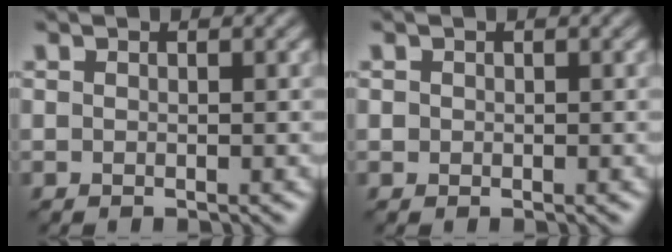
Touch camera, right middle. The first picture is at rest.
{"total": 0.6, "force": [0.2, 0.5, 0.2], "torque": [-0.002, 0.007, 0.006]}